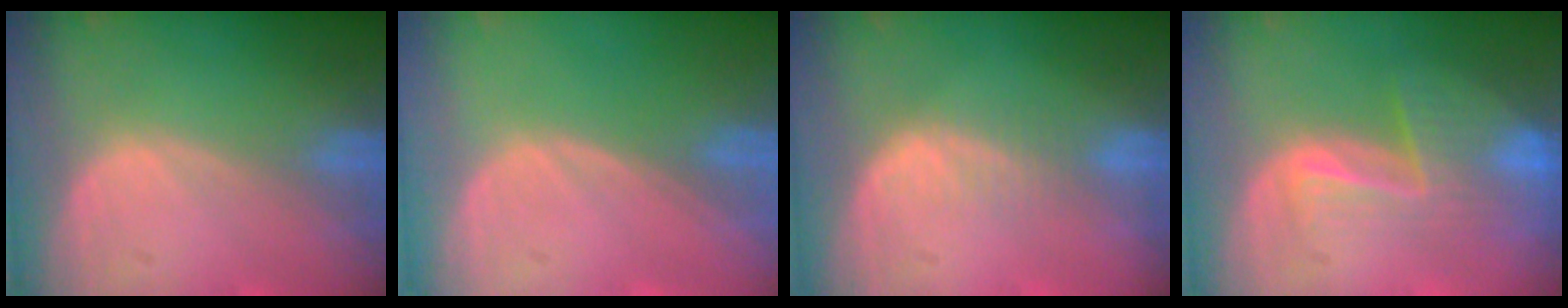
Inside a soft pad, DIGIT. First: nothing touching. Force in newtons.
{"total": 0.0}
{"total": 2.7, "press": 2.3, "slide": 1.5}
{"total": 8.3, "press": 7.1, "slide": 4.4}